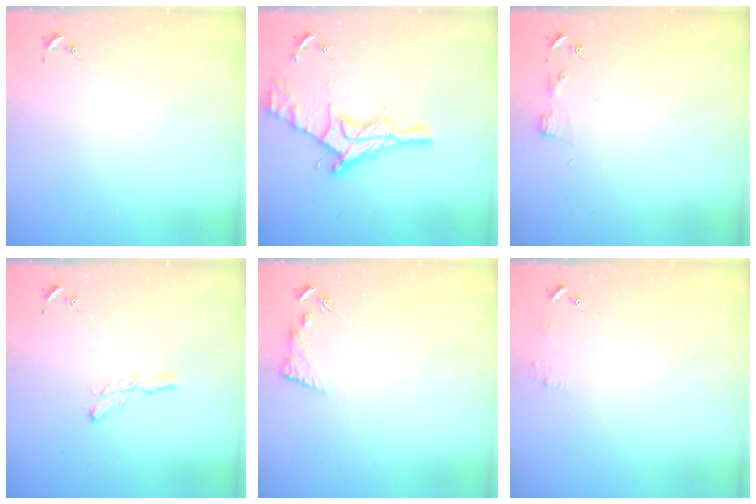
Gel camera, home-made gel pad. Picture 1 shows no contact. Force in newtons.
{"total": 19.0, "press": 18.9, "slide": 1.3}
{"total": 2.9, "press": 2.9, "slide": 0.3}
{"total": 5.6, "press": 5.6, "slide": 0.2}
{"total": 6.0, "press": 6.0, "slide": 0.4}
{"total": 4.8, "press": 4.8, "slide": 0.4}